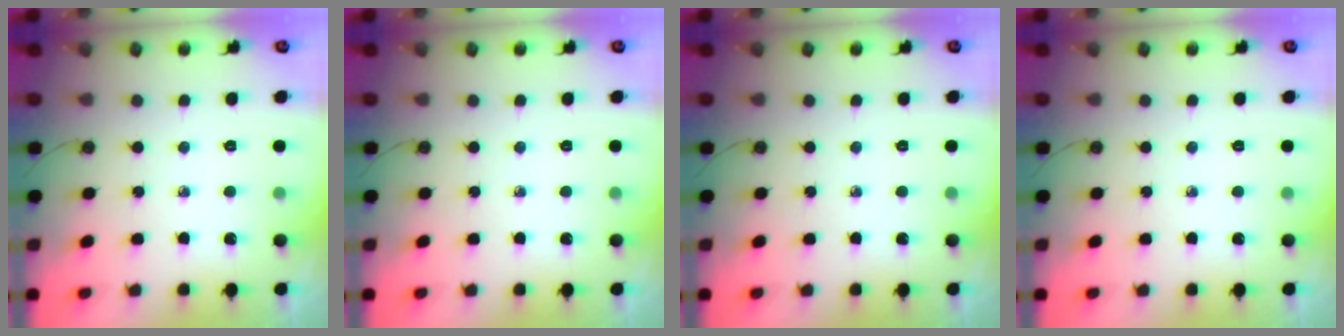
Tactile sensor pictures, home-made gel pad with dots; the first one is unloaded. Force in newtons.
{"total": 0.0}
{"total": 0.0}
{"total": 0.0}